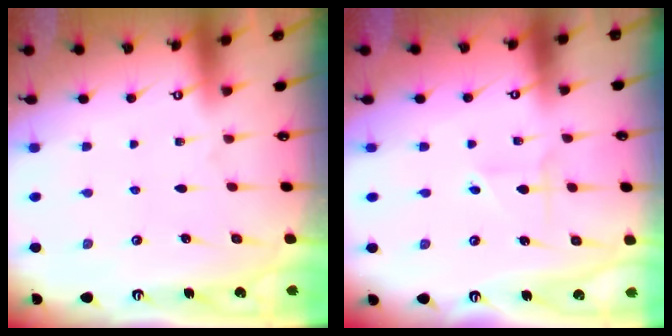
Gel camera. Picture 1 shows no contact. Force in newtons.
{"total": 1.9, "press": 1.6, "slide": 0.9}